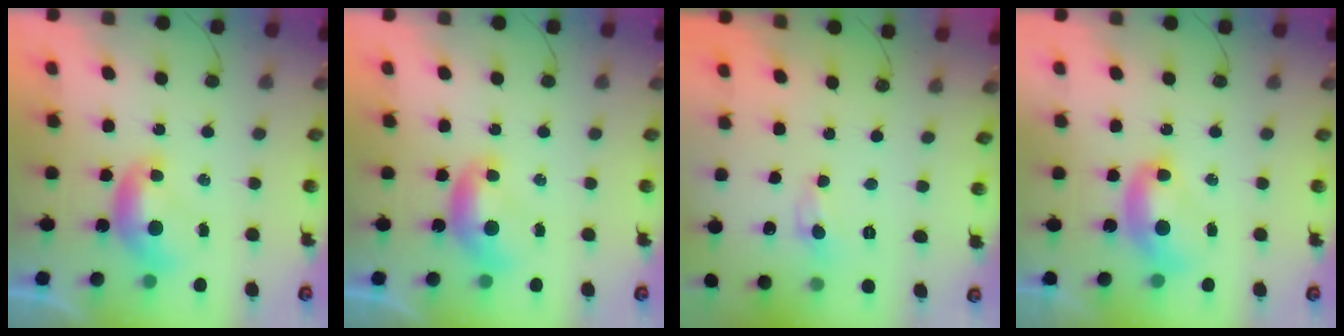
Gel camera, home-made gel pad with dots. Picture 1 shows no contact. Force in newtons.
{"total": 0.0}
{"total": 0.0}
{"total": 2.7, "press": 2.7, "slide": 0.1}